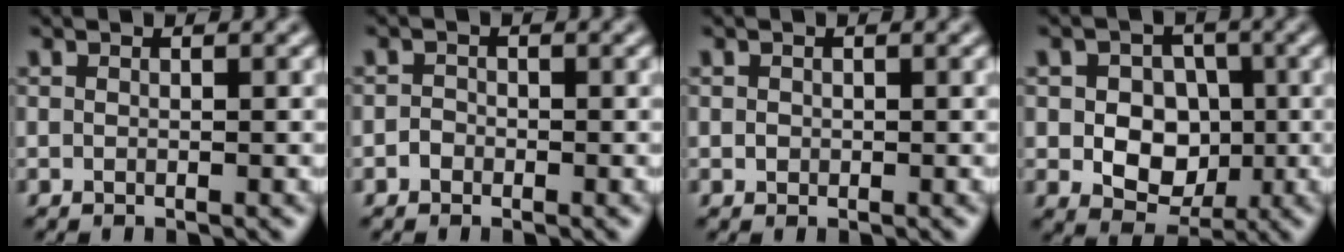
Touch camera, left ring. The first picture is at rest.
{"total": 0.8, "force": [-0.4, 0.7, 0.2], "torque": [-0.003, 0.000, -0.009]}
{"total": 0.5, "force": [0.1, 0.5, 0.1], "torque": [0.001, -0.004, 0.000]}
{"total": 5.7, "force": [-0.3, 4.6, 3.4], "torque": [-0.038, 0.001, -0.013]}